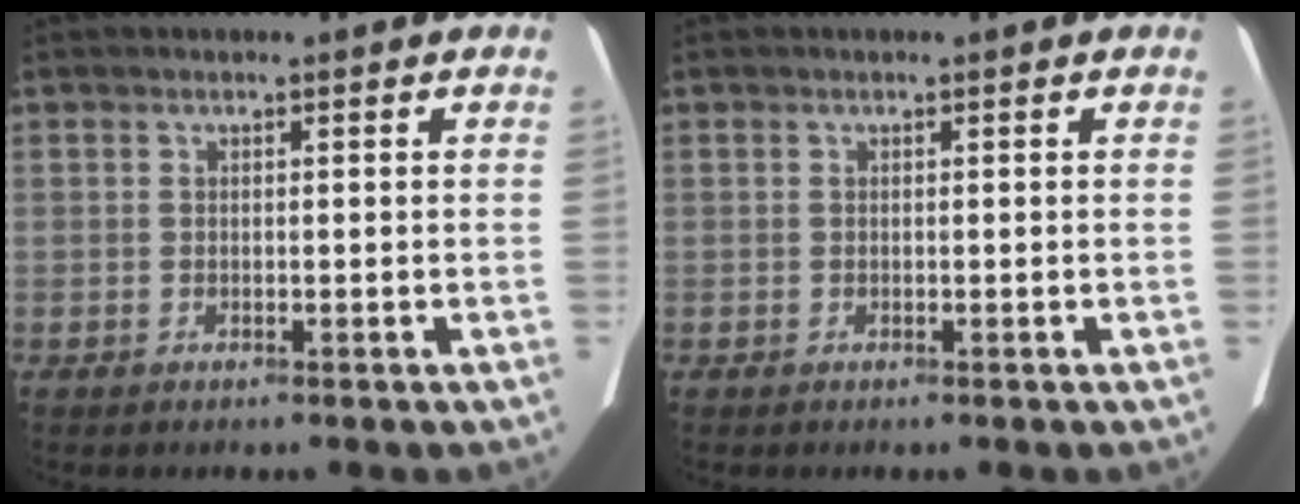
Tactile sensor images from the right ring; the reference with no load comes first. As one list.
[{"total": 0.0}]